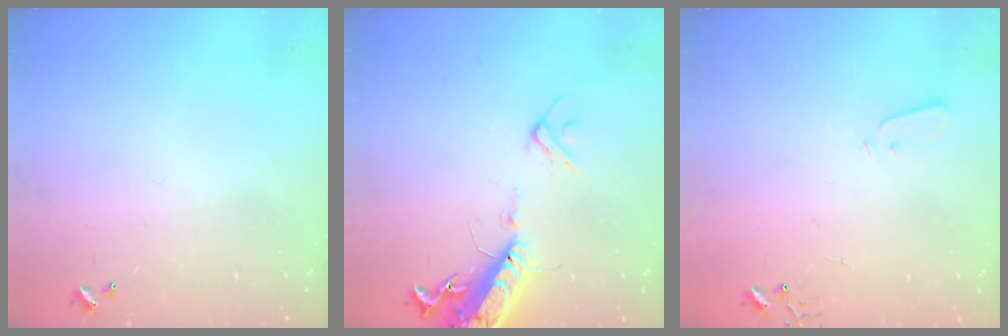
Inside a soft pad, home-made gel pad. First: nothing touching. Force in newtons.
{"total": 15.6, "press": 15.2, "slide": 3.5}
{"total": 2.1, "press": 2.0, "slide": 0.4}